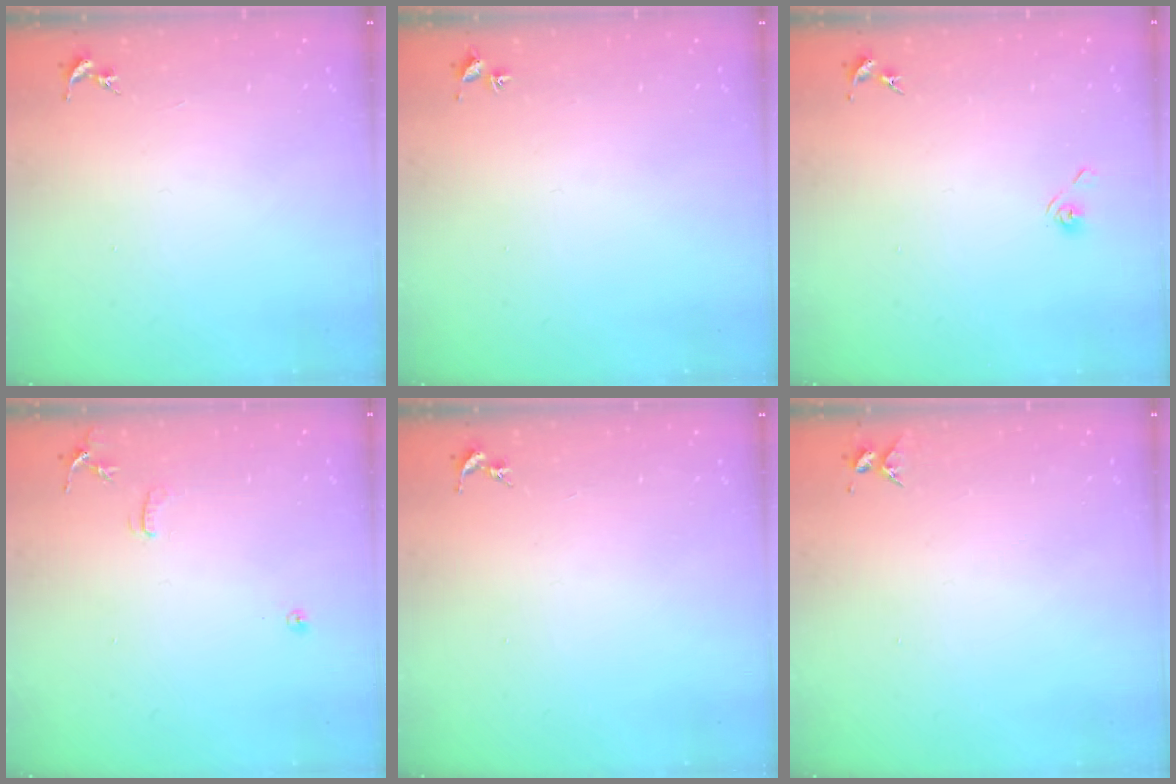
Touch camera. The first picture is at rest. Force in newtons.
{"total": 1.7, "press": 1.7, "slide": 0.2}
{"total": 4.3, "press": 3.9, "slide": 1.9}
{"total": 7.6, "press": 7.6, "slide": 0.6}
{"total": 0.0}
{"total": 4.1, "press": 4.1, "slide": 0.5}